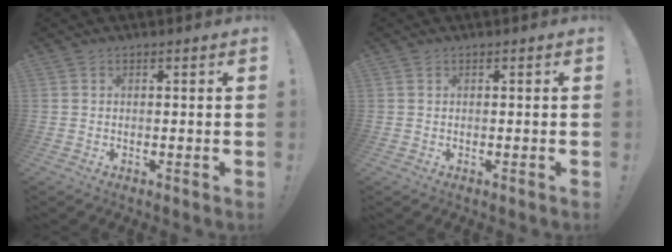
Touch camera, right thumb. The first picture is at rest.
{"total": 0.0}